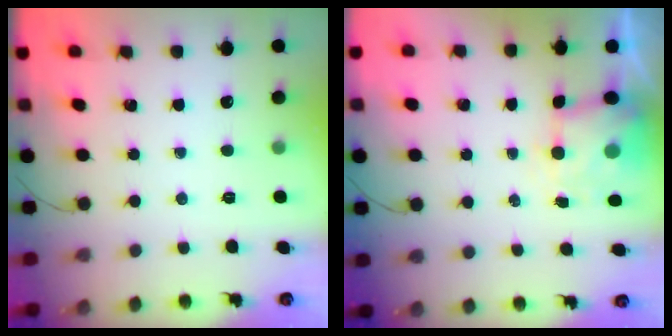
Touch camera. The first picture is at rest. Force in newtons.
{"total": 3.6, "press": 3.5, "slide": 0.9}